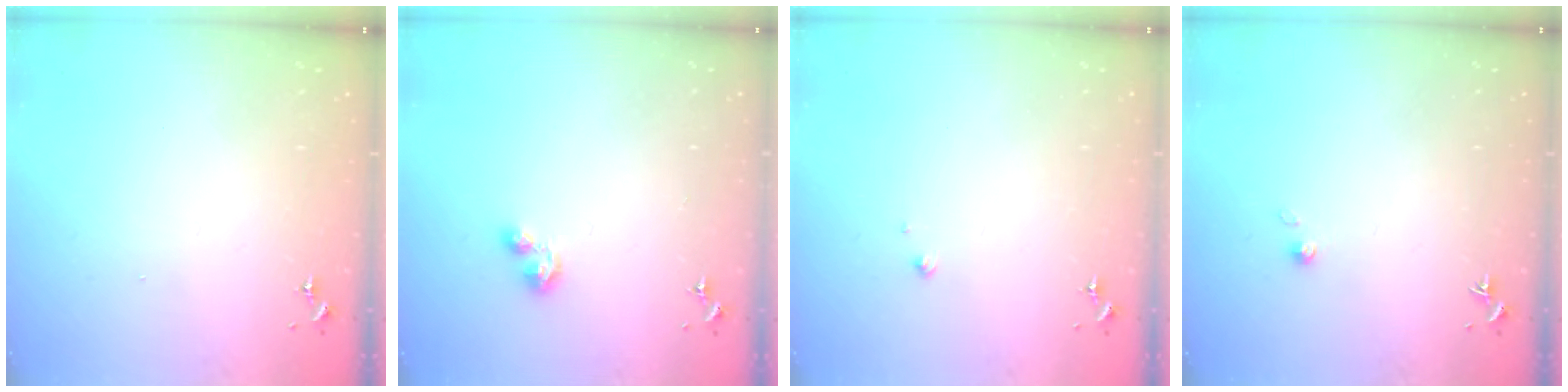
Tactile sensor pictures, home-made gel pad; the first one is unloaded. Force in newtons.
{"total": 4.0, "press": 4.0, "slide": 0.5}
{"total": 2.1, "press": 2.1, "slide": 0.2}
{"total": 2.2, "press": 2.2, "slide": 0.2}